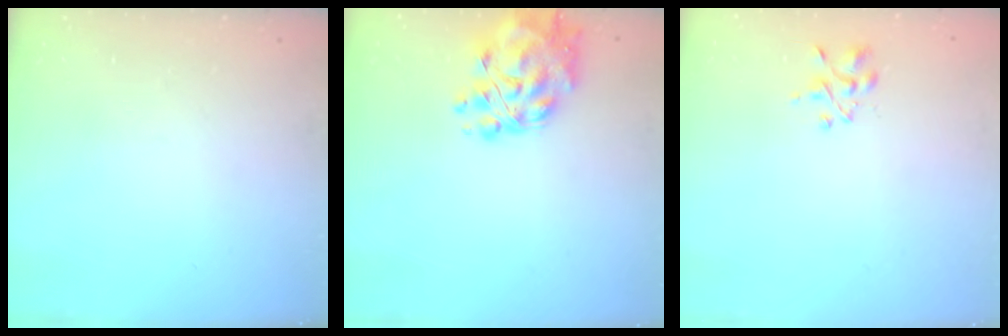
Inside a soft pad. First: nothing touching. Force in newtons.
{"total": 13.9, "press": 13.2, "slide": 4.5}
{"total": 2.1, "press": 1.8, "slide": 0.9}